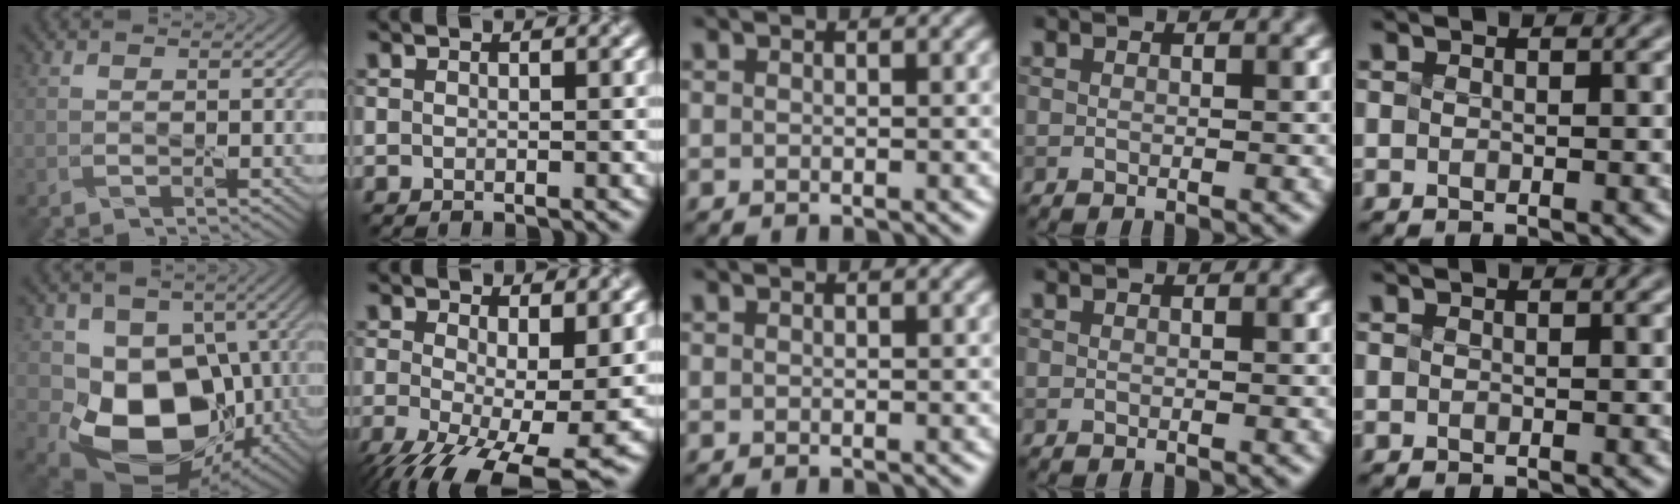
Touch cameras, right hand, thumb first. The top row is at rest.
{"thumb": {"total": 13.5, "force": [-2.1, 10.2, 8.6], "torque": [-0.147, -0.038, -0.035]}, "index": {"total": 11.6, "force": [-3.8, 4.7, 9.9], "torque": [-0.179, -0.037, -0.055]}}